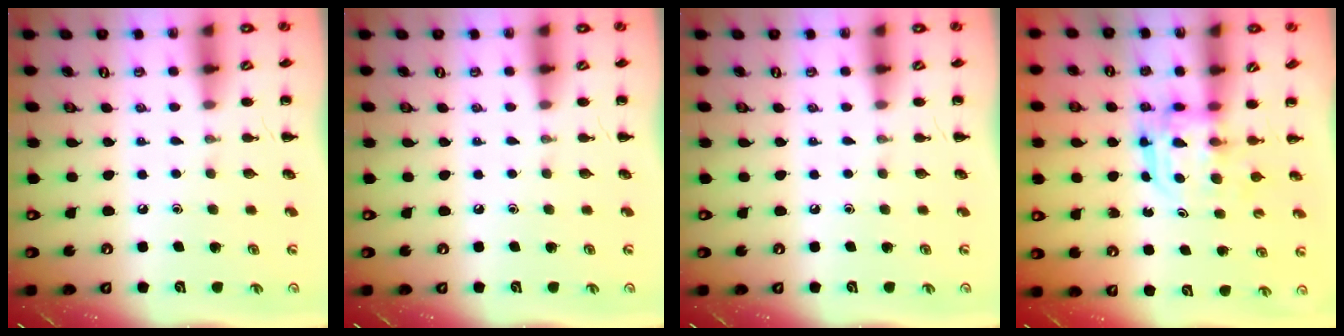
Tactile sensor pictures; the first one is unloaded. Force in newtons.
{"total": 0.0}
{"total": 0.0}
{"total": 3.1, "press": 3.1, "slide": 0.2}